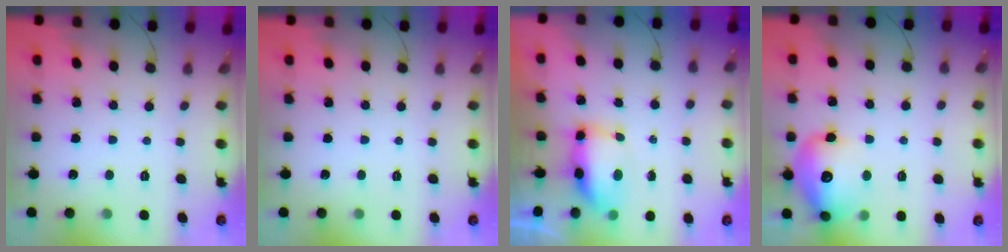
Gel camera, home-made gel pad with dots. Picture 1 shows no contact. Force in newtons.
{"total": 0.0}
{"total": 7.5, "press": 7.4, "slide": 1.4}
{"total": 15.4, "press": 15.3, "slide": 1.7}